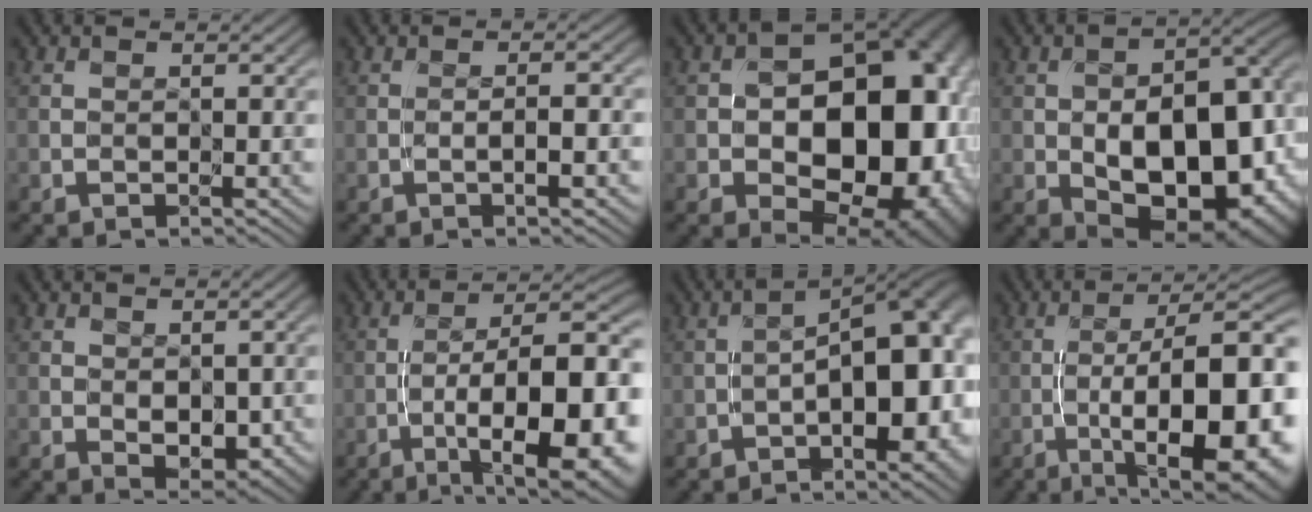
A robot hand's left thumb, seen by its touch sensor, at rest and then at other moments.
{"total": 2.5, "force": [-1.1, -0.1, 2.2], "torque": [-0.040, 0.006, -0.019]}
{"total": 19.5, "force": [-2.0, 13.1, 14.4], "torque": [-0.128, -0.018, -0.025]}
{"total": 17.1, "force": [-3.7, 9.5, 13.7], "torque": [-0.178, -0.018, -0.041]}
{"total": 3.1, "force": [-0.2, 1.8, 2.5], "torque": [-0.043, -0.012, 0.006]}
{"total": 16.9, "force": [-6.2, 5.5, 14.7], "torque": [-0.206, -0.003, -0.085]}
{"total": 15.2, "force": [-3.3, 6.6, 13.3], "torque": [-0.150, 0.001, -0.039]}
{"total": 18.1, "force": [-5.4, 5.7, 16.3], "torque": [-0.225, -0.006, -0.070]}